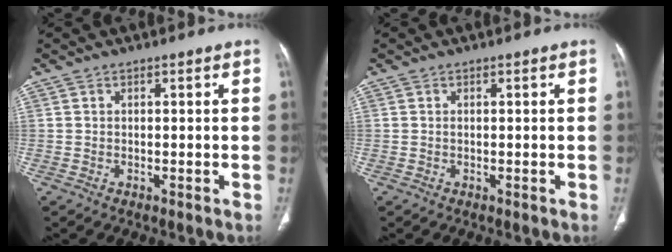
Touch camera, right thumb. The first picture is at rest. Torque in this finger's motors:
{"motor_torque": [0.48, 0.33, 0.48, -0.43, -0.02]}